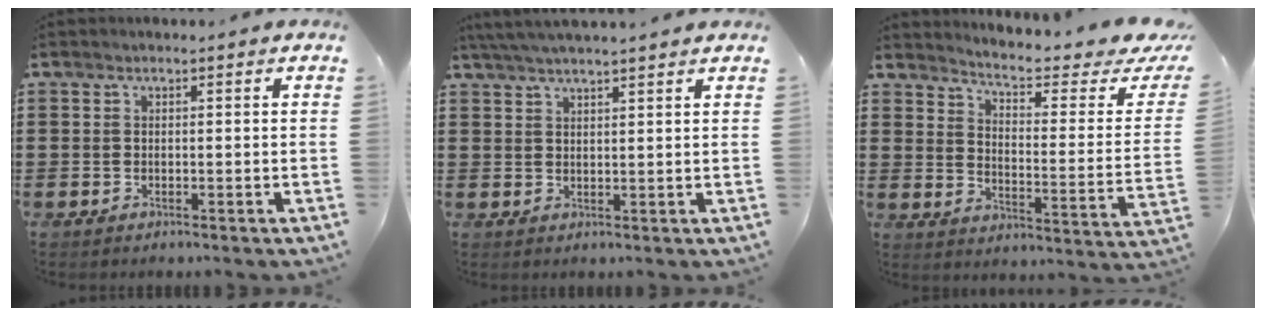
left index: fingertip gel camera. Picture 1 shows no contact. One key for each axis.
{"total": 3.5, "fx": 3.2, "fy": -0.3, "fz": 1.3, "tx": -0.035, "ty": -0.004, "tz": 0.059}
{"total": 4.7, "fx": 3.9, "fy": 0.1, "fz": 2.7, "tx": -0.063, "ty": -0.036, "tz": 0.057}